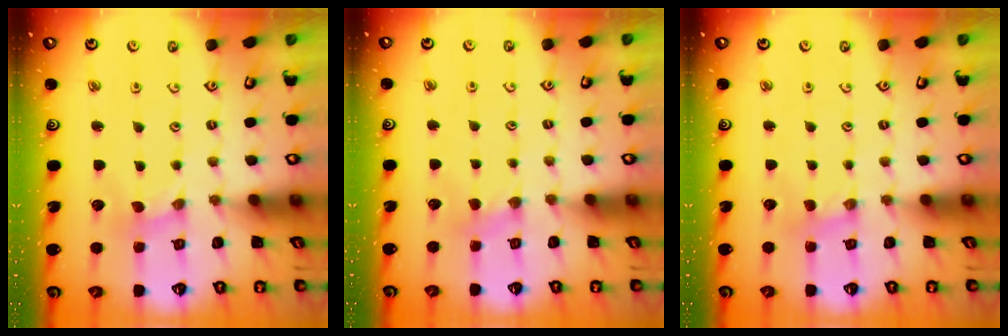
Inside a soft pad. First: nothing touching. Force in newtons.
{"total": 2.1, "press": 2.1, "slide": 0.4}
{"total": 2.0, "press": 2.0, "slide": 0.3}